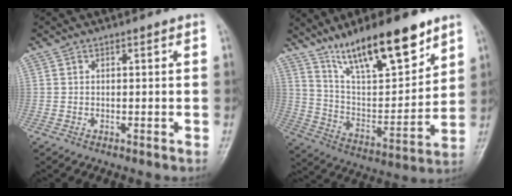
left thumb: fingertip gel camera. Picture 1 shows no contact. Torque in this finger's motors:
{"motor_torque": [1.64, 1.65, 1.45, -1.32, 0.36]}